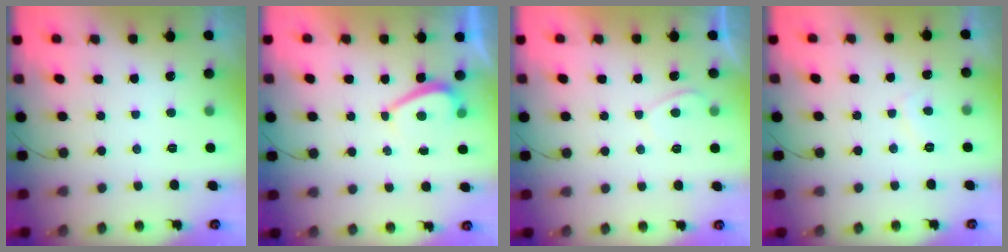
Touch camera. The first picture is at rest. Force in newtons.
{"total": 1.4, "press": 1.3, "slide": 0.6}
{"total": 2.3, "press": 2.2, "slide": 0.4}
{"total": 2.0, "press": 1.9, "slide": 0.7}